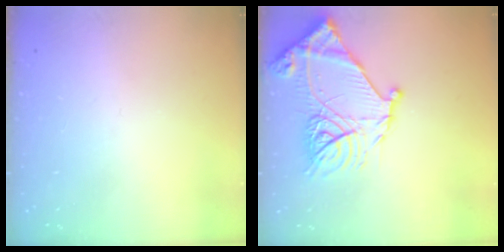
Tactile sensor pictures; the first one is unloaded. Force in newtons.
{"total": 18.7, "press": 18.6, "slide": 1.8}